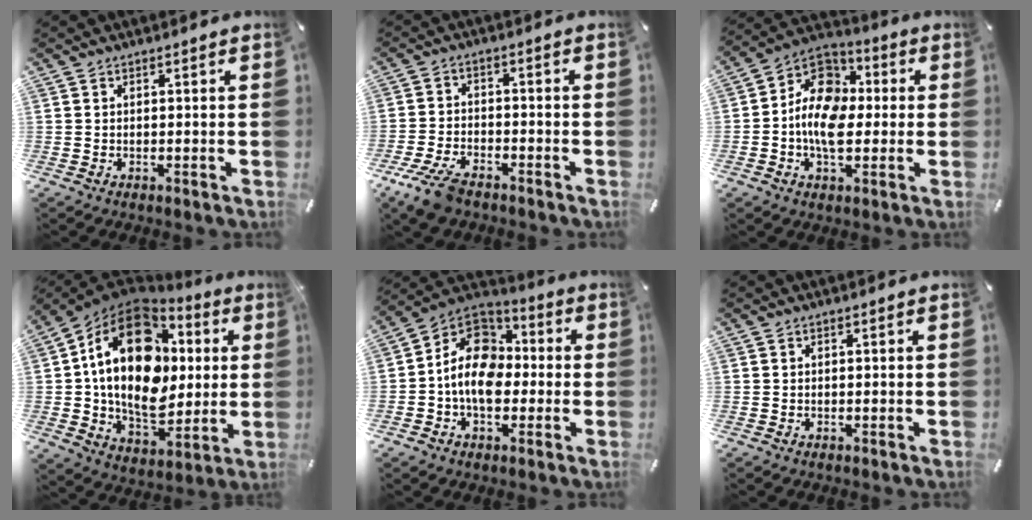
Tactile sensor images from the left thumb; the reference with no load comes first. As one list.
[{"total": 7.7, "force": [-5.2, 3.5, 4.5], "torque": [-0.104, 0.015, -0.099]}, {"total": 12.5, "force": [-2.1, 9.2, 8.2], "torque": [-0.163, 0.010, -0.041]}, {"total": 23.9, "force": [4.2, 17.1, 16.2], "torque": [-0.281, -0.020, 0.071]}, {"total": 13.2, "force": [-2.1, 10.3, 7.9], "torque": [-0.164, 0.015, -0.043]}, {"total": 0.0}]